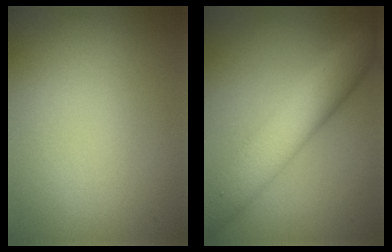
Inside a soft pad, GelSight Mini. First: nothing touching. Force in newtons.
{"total": 7.4, "press": 7.4, "slide": 0.4}